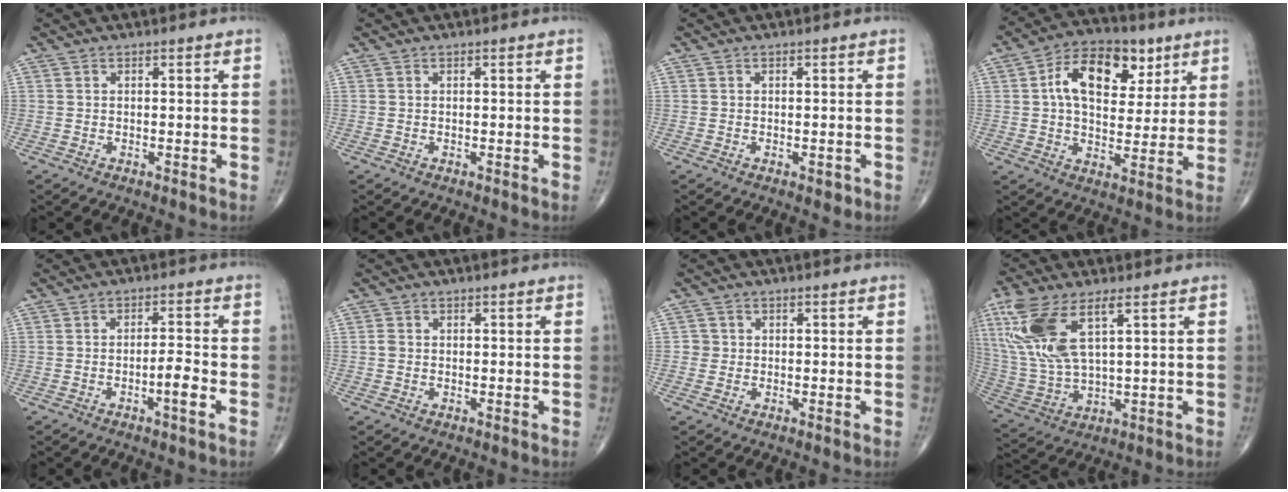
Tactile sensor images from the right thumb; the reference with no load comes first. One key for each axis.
{"total": 0.0}
{"total": 1.2, "fx": -0.5, "fy": 0.7, "fz": 0.8, "tx": -0.005, "ty": -0.001, "tz": -0.006}
{"total": 15.2, "fx": 5.3, "fy": 9.4, "fz": 10.7, "tx": -0.142, "ty": -0.002, "tz": 0.083}
{"total": 4.1, "fx": -1.7, "fy": 0.6, "fz": 3.7, "tx": -0.064, "ty": 0.012, "tz": -0.032}
{"total": 1.0, "fx": -0.1, "fy": 0.8, "fz": 0.5, "tx": -0.007, "ty": 0.001, "tz": -0.002}
{"total": 1.5, "fx": -0.1, "fy": 1.5, "fz": 0.1, "tx": 0.009, "ty": 0.006, "tz": -0.005}
{"total": 15.4, "fx": 5.9, "fy": 5.8, "fz": 12.9, "tx": -0.300, "ty": -0.014, "tz": 0.125}